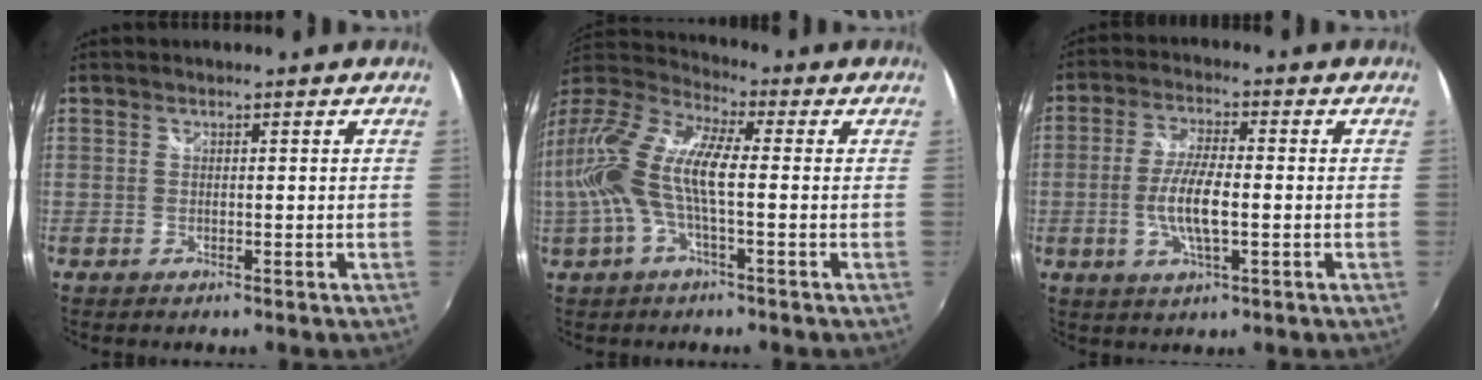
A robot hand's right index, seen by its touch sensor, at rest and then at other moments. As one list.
[{"total": 16.1, "force": [-0.4, 5.0, 15.2], "torque": [-0.289, 0.004, -0.018]}, {"total": 8.0, "force": [-1.4, 2.0, 7.6], "torque": [-0.152, -0.003, -0.027]}]